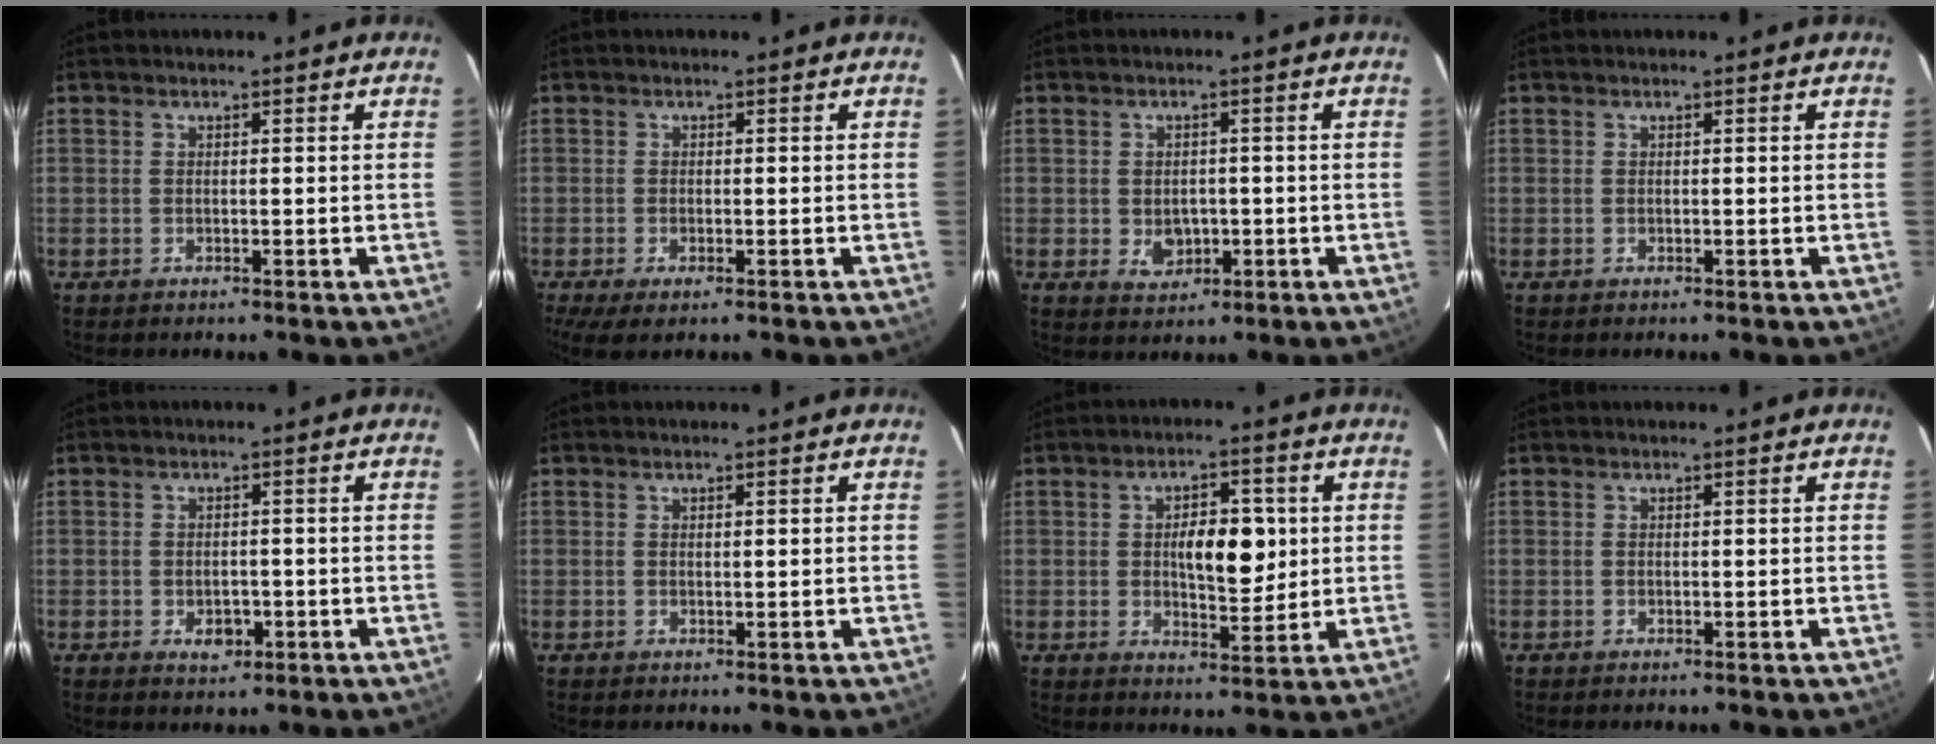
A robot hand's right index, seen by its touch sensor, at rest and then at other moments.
{"total": 5.5, "force": [-3.6, 1.8, 3.8], "torque": [-0.064, -0.016, -0.057]}
{"total": 3.7, "force": [-0.7, 2.8, 2.3], "torque": [-0.033, 0.001, -0.001]}
{"total": 0.0}
{"total": 2.8, "force": [-1.1, 1.9, 1.9], "torque": [-0.026, 0.003, -0.008]}
{"total": 0.6, "force": [0.1, 0.0, 0.6], "torque": [-0.010, 0.000, 0.003]}
{"total": 8.1, "force": [1.0, 3.4, 7.3], "torque": [-0.115, 0.007, 0.022]}
{"total": 0.0}